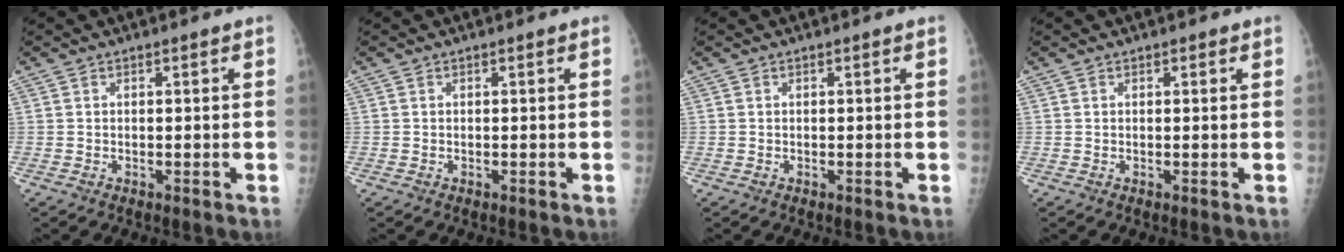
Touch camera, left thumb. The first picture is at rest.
{"total": 0.0}
{"total": 0.0}
{"total": 0.6, "force": [0.5, 0.3, 0.2], "torque": [-0.002, -0.003, 0.004]}